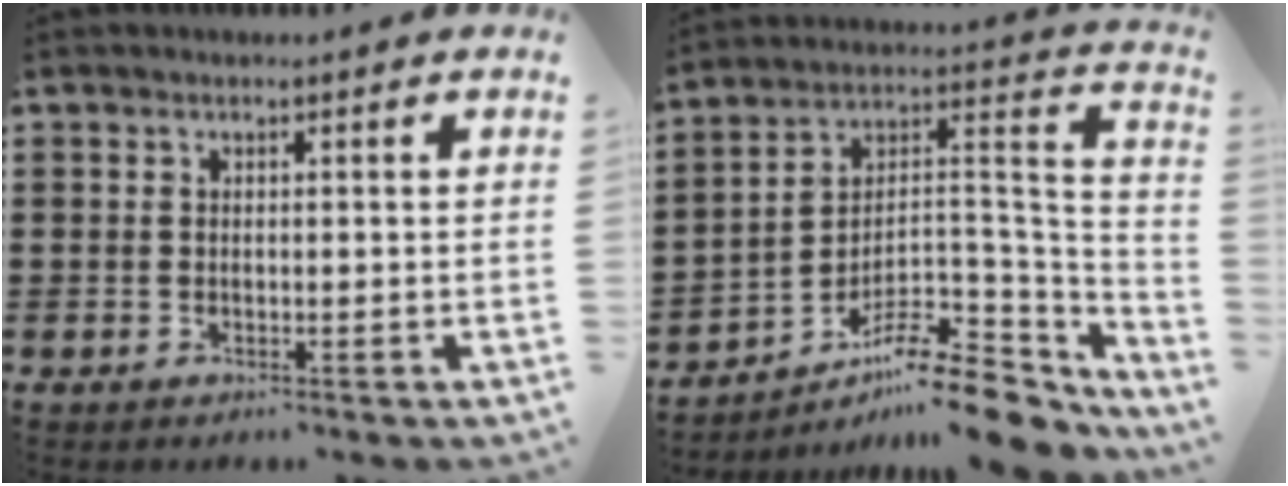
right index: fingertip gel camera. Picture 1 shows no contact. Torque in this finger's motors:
{"motor_torque": [0.34, -0.24, -0.20, -0.21]}